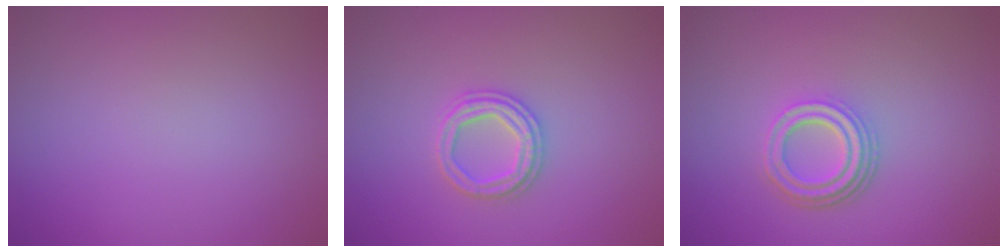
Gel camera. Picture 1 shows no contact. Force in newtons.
{"total": 2.4, "press": 2.4, "slide": 0.4}
{"total": 4.1, "press": 3.1, "slide": 2.6}